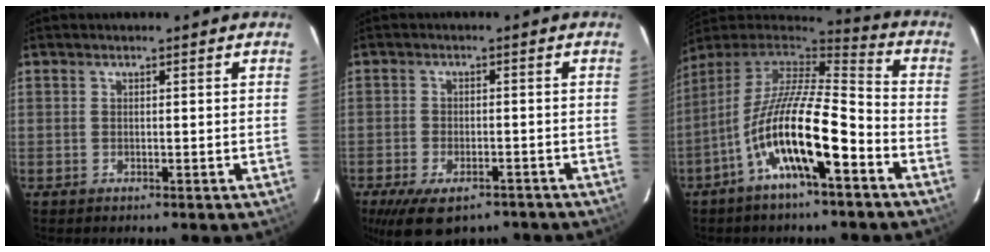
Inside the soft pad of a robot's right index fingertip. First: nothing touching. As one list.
[{"total": 11.8, "force": [-8.2, 5.5, 6.5], "torque": [-0.138, -0.020, -0.125]}, {"total": 17.3, "force": [-8.0, 4.1, 14.7], "torque": [-0.268, -0.020, -0.153]}]